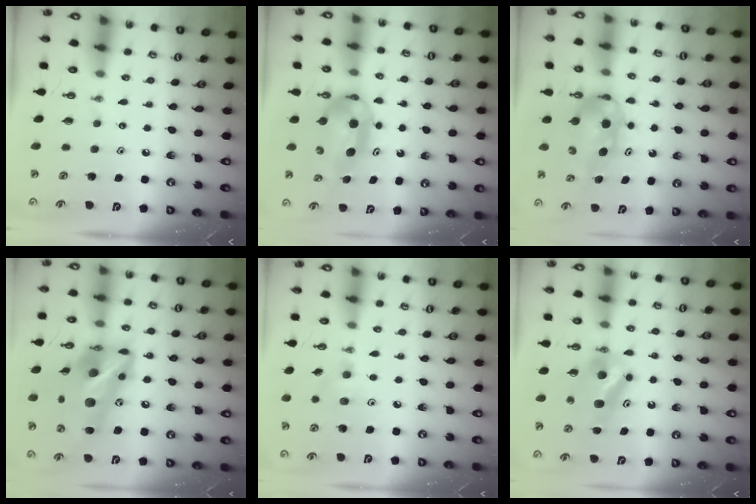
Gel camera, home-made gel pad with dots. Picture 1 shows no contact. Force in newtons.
{"total": 7.8, "press": 5.3, "slide": 5.7}
{"total": 6.1, "press": 5.0, "slide": 3.6}
{"total": 19.9, "press": 19.6, "slide": 3.1}
{"total": 5.6, "press": 5.4, "slide": 1.5}
{"total": 7.2, "press": 6.8, "slide": 2.3}